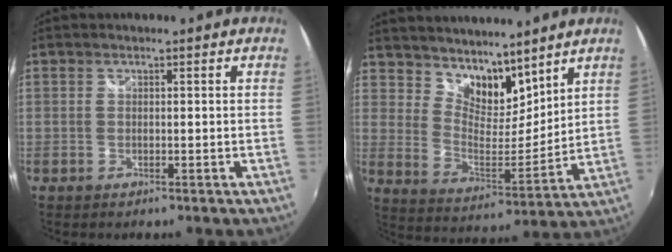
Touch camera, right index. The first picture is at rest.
{"total": 11.6, "force": [9.4, 5.4, 4.3], "torque": [-0.078, 0.002, 0.171]}